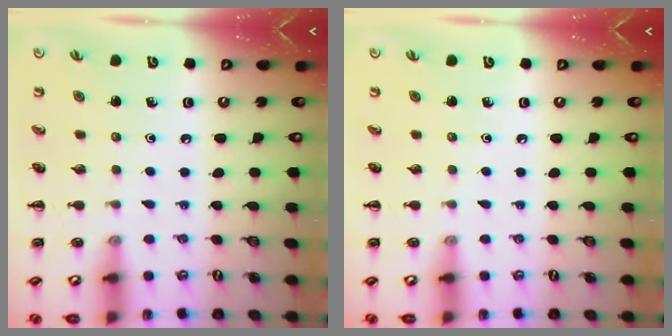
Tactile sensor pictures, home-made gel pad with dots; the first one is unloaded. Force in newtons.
{"total": 0.0}